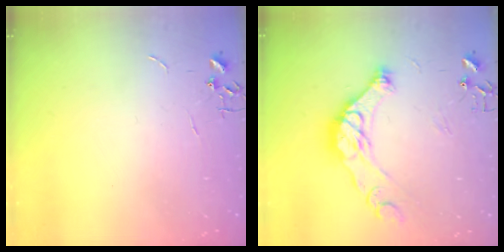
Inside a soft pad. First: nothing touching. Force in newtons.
{"total": 15.1, "press": 15.0, "slide": 1.8}